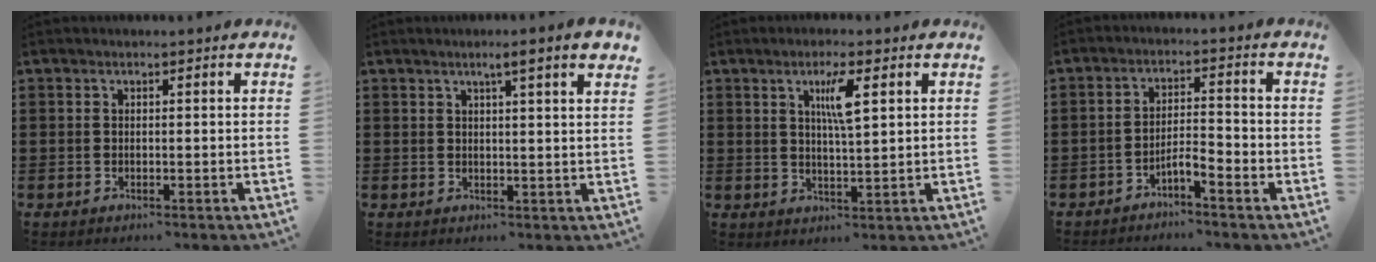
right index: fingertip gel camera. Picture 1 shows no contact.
{"total": 3.1, "force": [1.9, -0.3, 2.5], "torque": [-0.043, -0.004, 0.029]}
{"total": 5.2, "force": [2.1, 0.9, 4.6], "torque": [-0.090, 0.004, 0.030]}
{"total": 3.2, "force": [-2.7, 0.3, 1.7], "torque": [-0.036, 0.005, -0.055]}